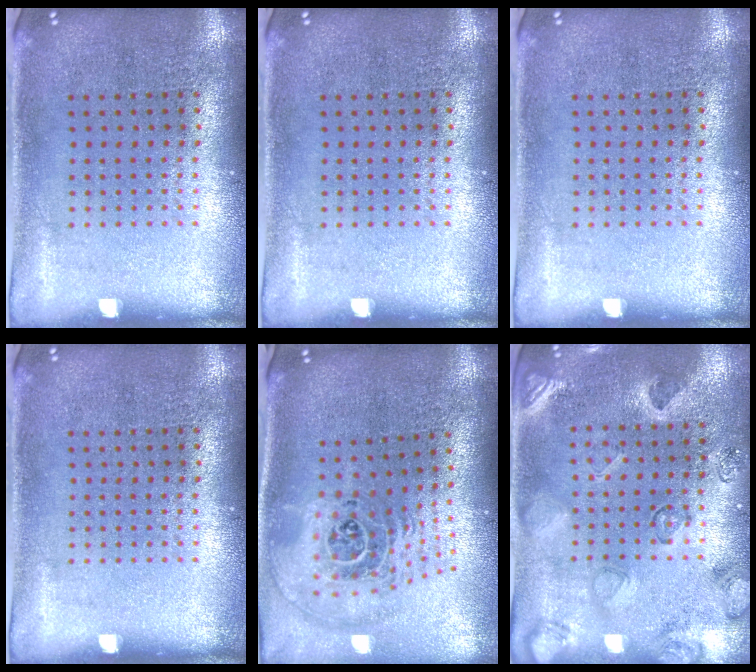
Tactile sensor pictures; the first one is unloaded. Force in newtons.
{"total": 0.0}
{"total": 0.0}
{"total": 0.0}
{"total": 2.5, "press": 1.8, "slide": 1.8}
{"total": 2.2, "press": 1.8, "slide": 1.3}